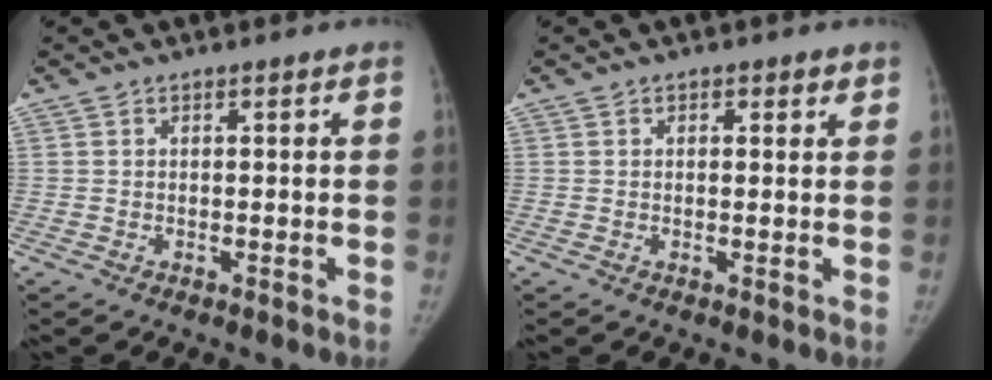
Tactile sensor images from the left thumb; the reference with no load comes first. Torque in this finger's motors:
{"motor_torque": [0.03, 0.22, -0.08, 0.24, 0.05]}